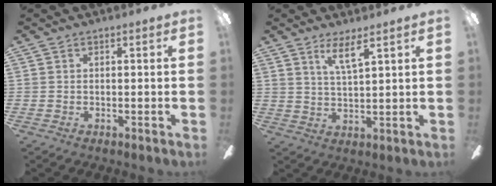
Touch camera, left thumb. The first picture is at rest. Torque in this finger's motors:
{"motor_torque": [0.23, -0.10, 0.22, -0.46, 0.02]}